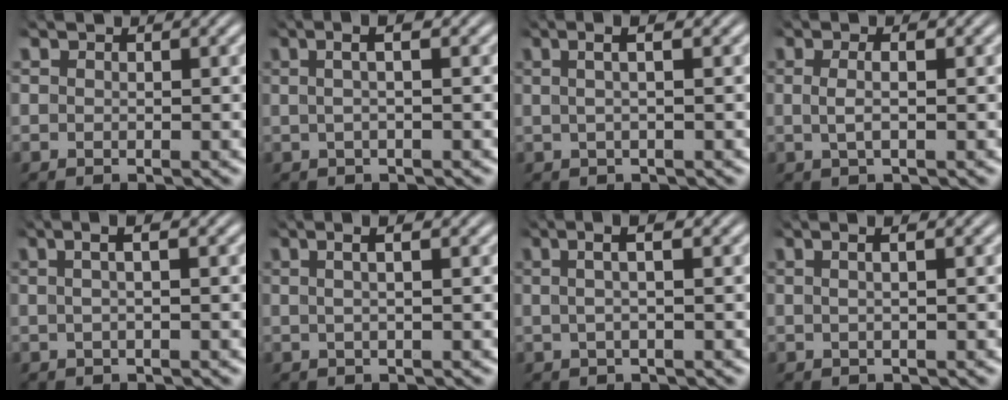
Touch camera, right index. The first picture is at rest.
{"total": 3.1, "force": [1.0, 0.5, 2.9], "torque": [-0.038, 0.021, 0.009]}
{"total": 3.0, "force": [1.1, 0.4, 2.8], "torque": [-0.038, 0.019, 0.012]}
{"total": 2.0, "force": [-0.2, 0.3, 2.0], "torque": [-0.039, -0.006, 0.002]}
{"total": 2.8, "force": [0.9, 0.4, 2.6], "torque": [-0.034, 0.019, 0.008]}
{"total": 2.6, "force": [1.0, 0.2, 2.4], "torque": [-0.029, 0.015, 0.012]}
{"total": 3.5, "force": [1.4, 0.6, 3.2], "torque": [-0.044, 0.022, 0.014]}
{"total": 1.8, "force": [0.4, 0.0, 1.7], "torque": [-0.019, 0.009, 0.004]}